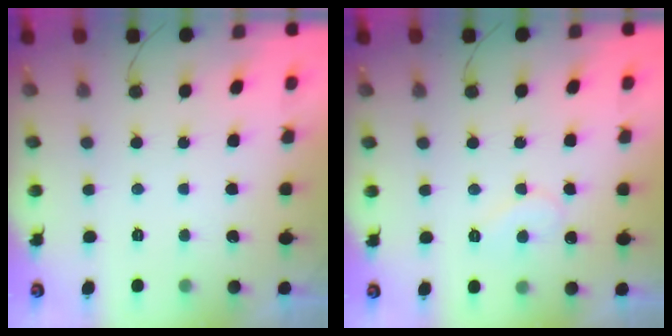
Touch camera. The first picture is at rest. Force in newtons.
{"total": 6.1, "press": 6.1, "slide": 0.5}